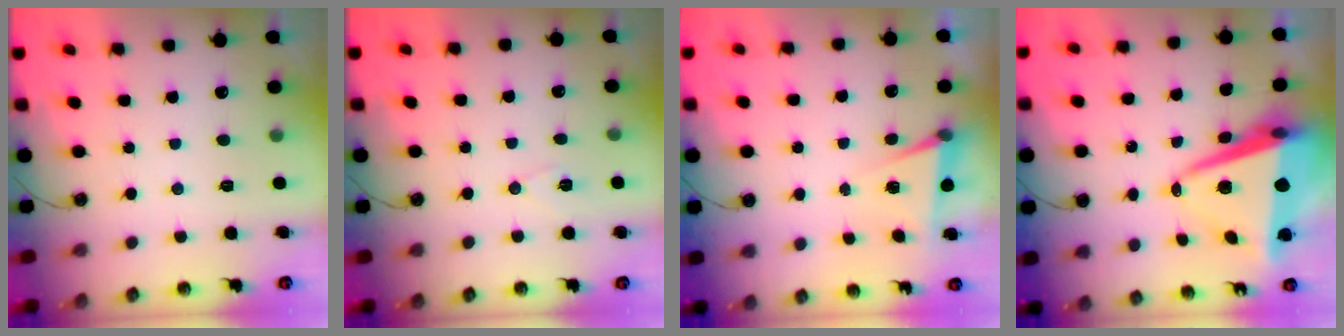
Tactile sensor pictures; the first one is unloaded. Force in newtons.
{"total": 6.0, "press": 4.1, "slide": 4.4}
{"total": 5.0, "press": 2.3, "slide": 4.4}
{"total": 12.9, "press": 12.5, "slide": 3.0}